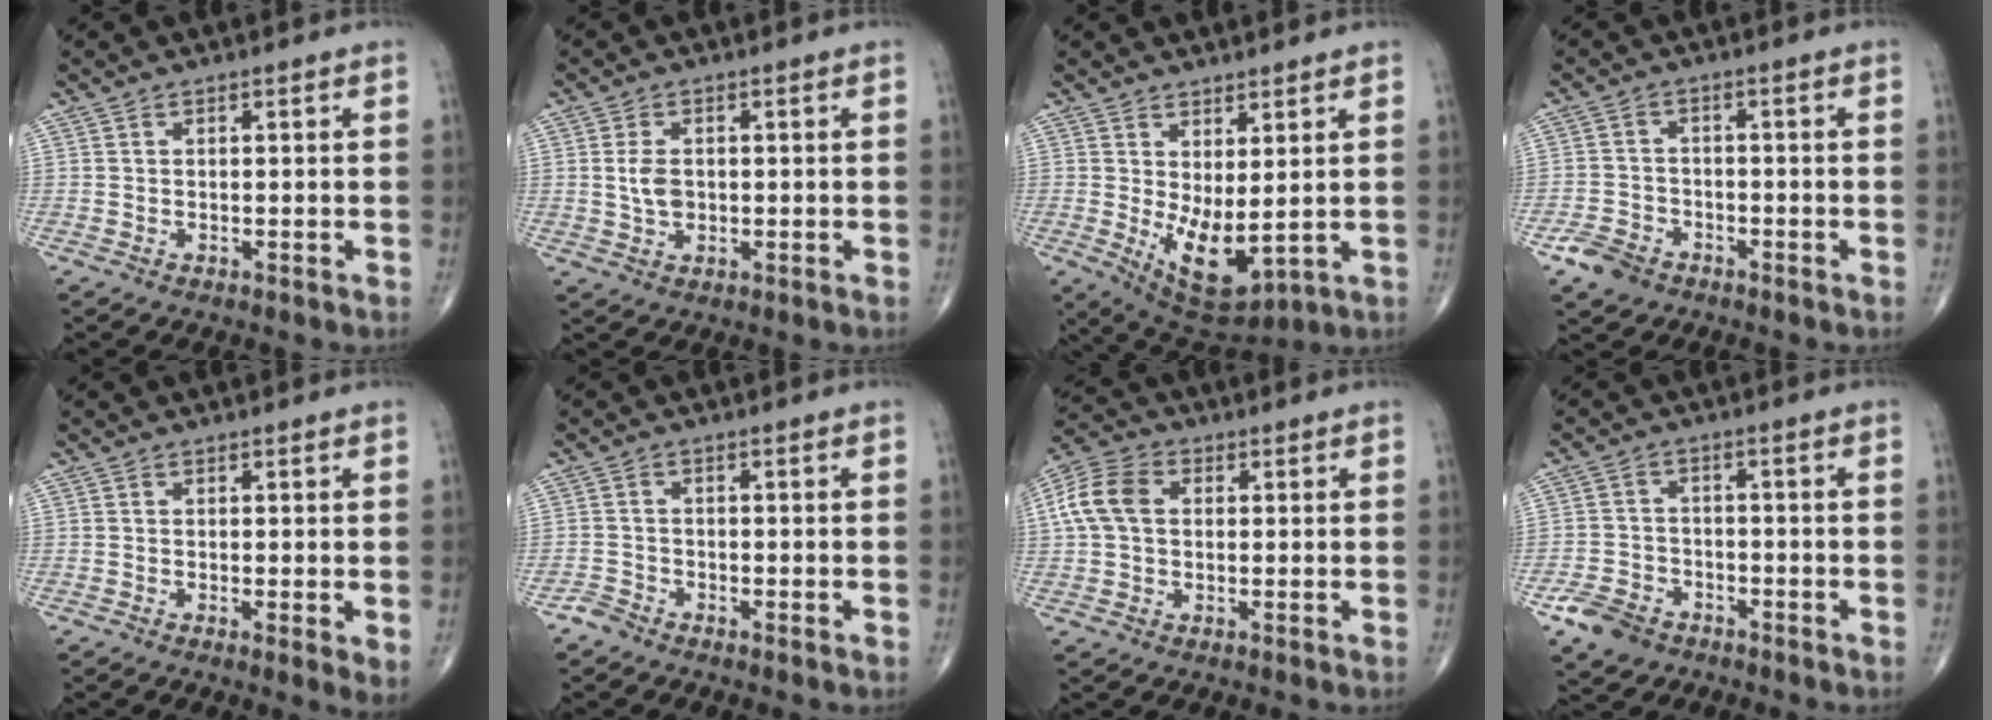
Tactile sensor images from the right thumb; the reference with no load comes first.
{"total": 3.8, "force": [0.2, 2.6, 2.8], "torque": [-0.050, -0.001, 0.005]}
{"total": 9.8, "force": [0.1, 4.3, 8.8], "torque": [-0.134, -0.022, 0.024]}
{"total": 5.4, "force": [-3.4, 3.6, 2.1], "torque": [-0.033, 0.014, -0.062]}
{"total": 3.1, "force": [0.0, 0.7, 3.0], "torque": [-0.048, -0.012, -0.006]}
{"total": 1.6, "force": [-1.5, 0.6, 0.1], "torque": [0.002, -0.003, -0.036]}
{"total": 9.2, "force": [1.4, 6.6, 6.3], "torque": [-0.130, 0.025, 0.020]}
{"total": 6.7, "force": [-4.1, 4.6, 2.6], "torque": [-0.041, 0.018, -0.074]}